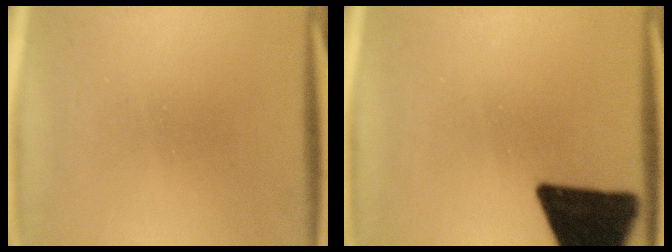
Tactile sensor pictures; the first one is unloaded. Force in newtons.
{"total": 18.9}